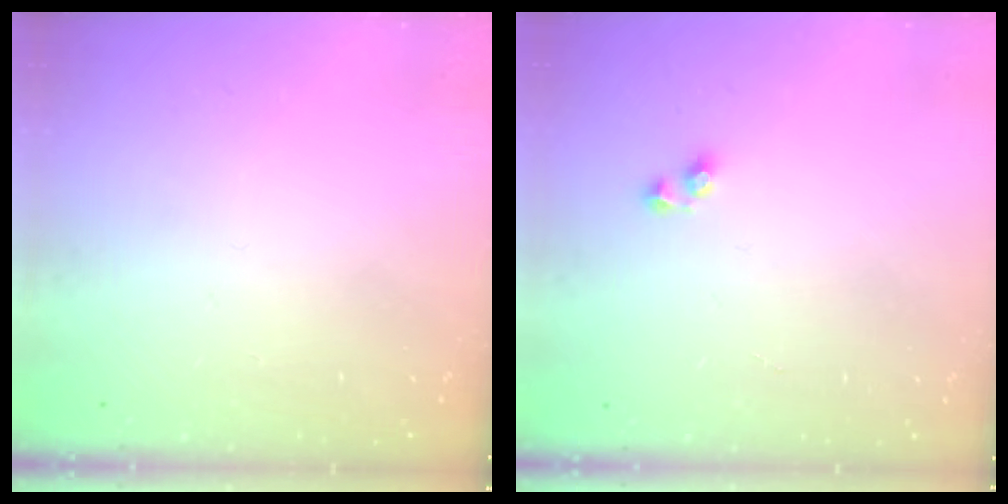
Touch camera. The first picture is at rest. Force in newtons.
{"total": 2.7, "press": 2.6, "slide": 0.6}